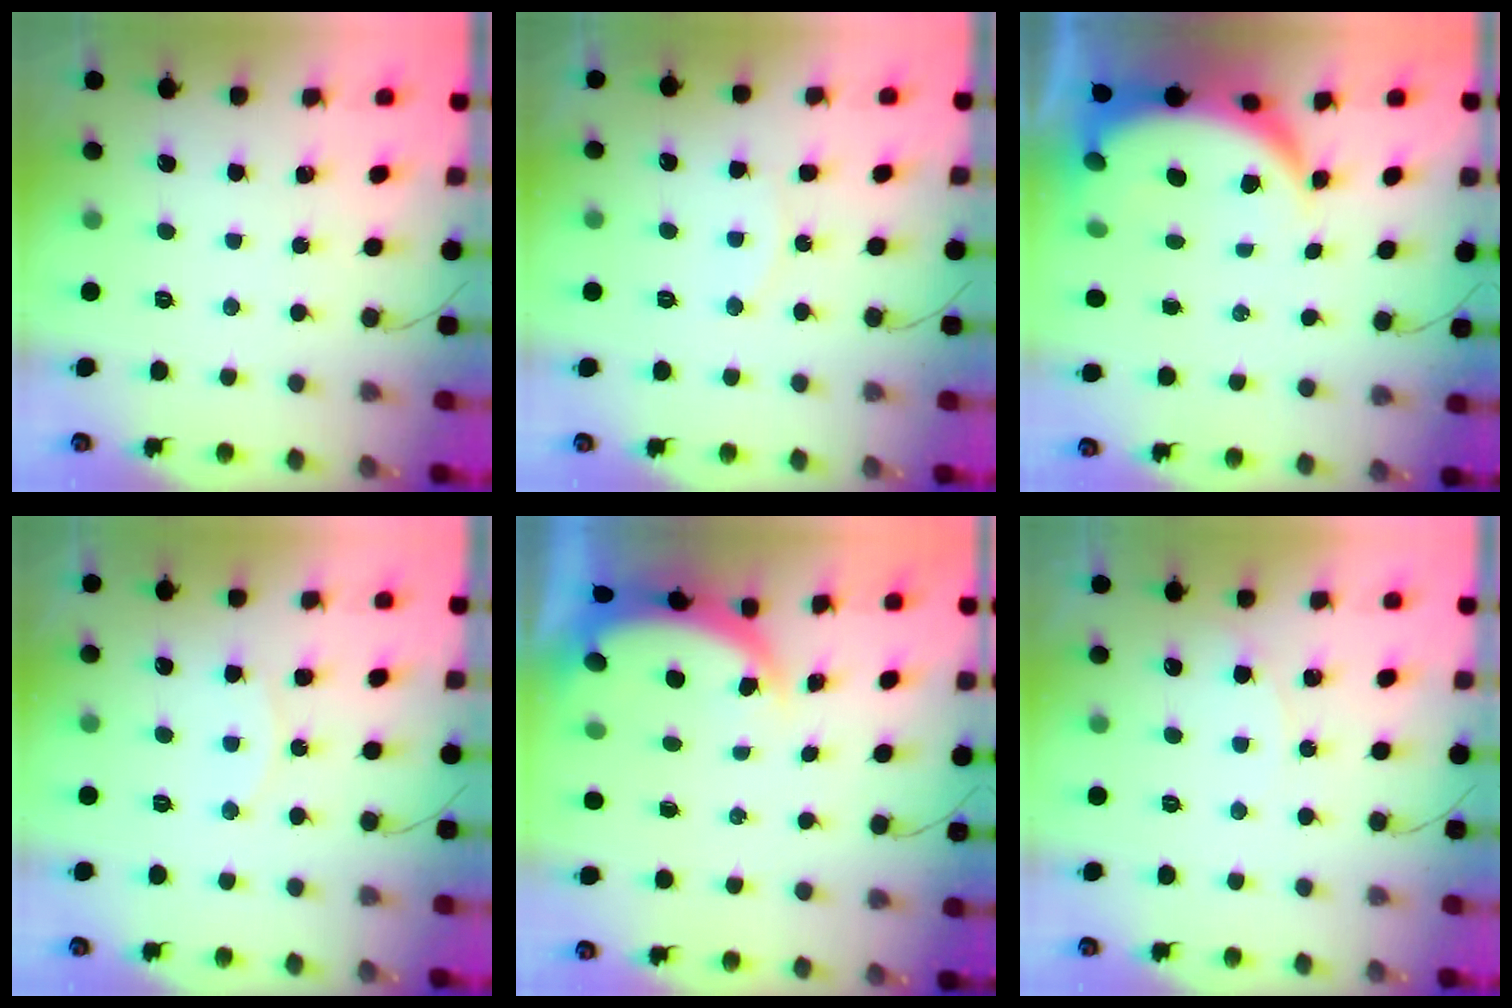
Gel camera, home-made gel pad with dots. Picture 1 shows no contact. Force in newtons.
{"total": 6.3, "press": 6.2, "slide": 0.7}
{"total": 9.3, "press": 9.2, "slide": 1.1}
{"total": 8.4, "press": 8.3, "slide": 0.8}
{"total": 4.6, "press": 4.6, "slide": 0.2}
{"total": 3.3, "press": 3.3, "slide": 0.3}